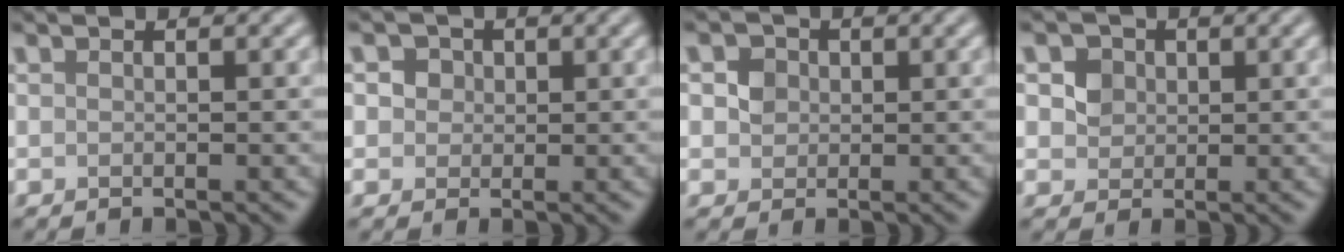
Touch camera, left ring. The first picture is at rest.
{"total": 3.2, "force": [1.3, 2.5, 1.4], "torque": [-0.021, 0.013, 0.009]}
{"total": 2.8, "force": [0.9, 2.3, 1.2], "torque": [-0.020, 0.006, 0.014]}
{"total": 4.5, "force": [2.0, 3.5, 2.1], "torque": [-0.040, 0.011, 0.029]}